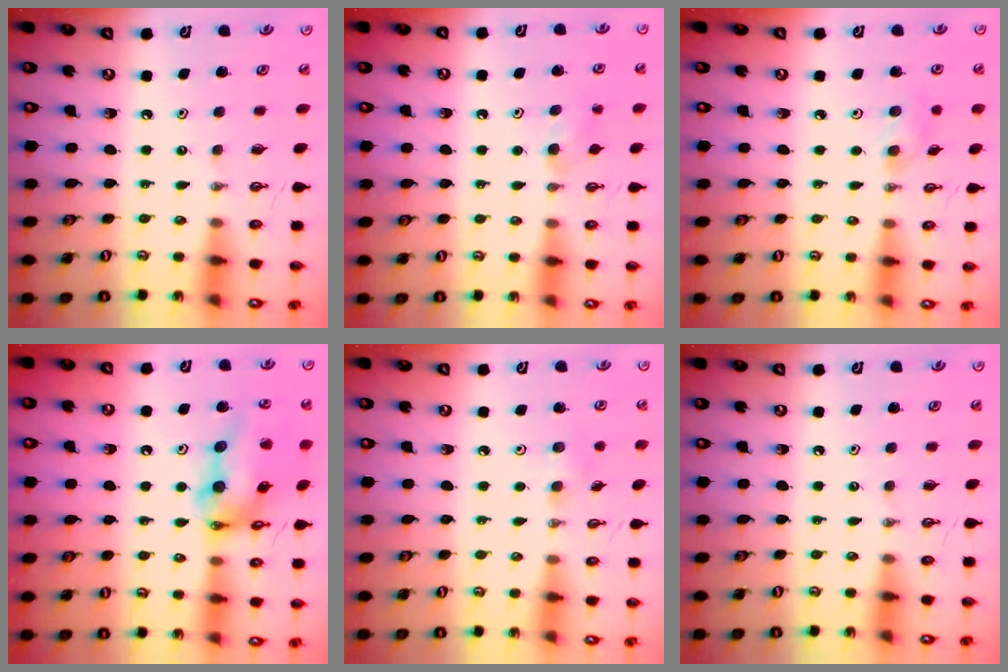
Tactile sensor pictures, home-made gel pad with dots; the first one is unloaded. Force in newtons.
{"total": 4.4, "press": 4.2, "slide": 1.1}
{"total": 6.8, "press": 5.6, "slide": 3.8}
{"total": 17.1, "press": 17.0, "slide": 1.9}
{"total": 6.0, "press": 5.7, "slide": 1.7}
{"total": 0.0}